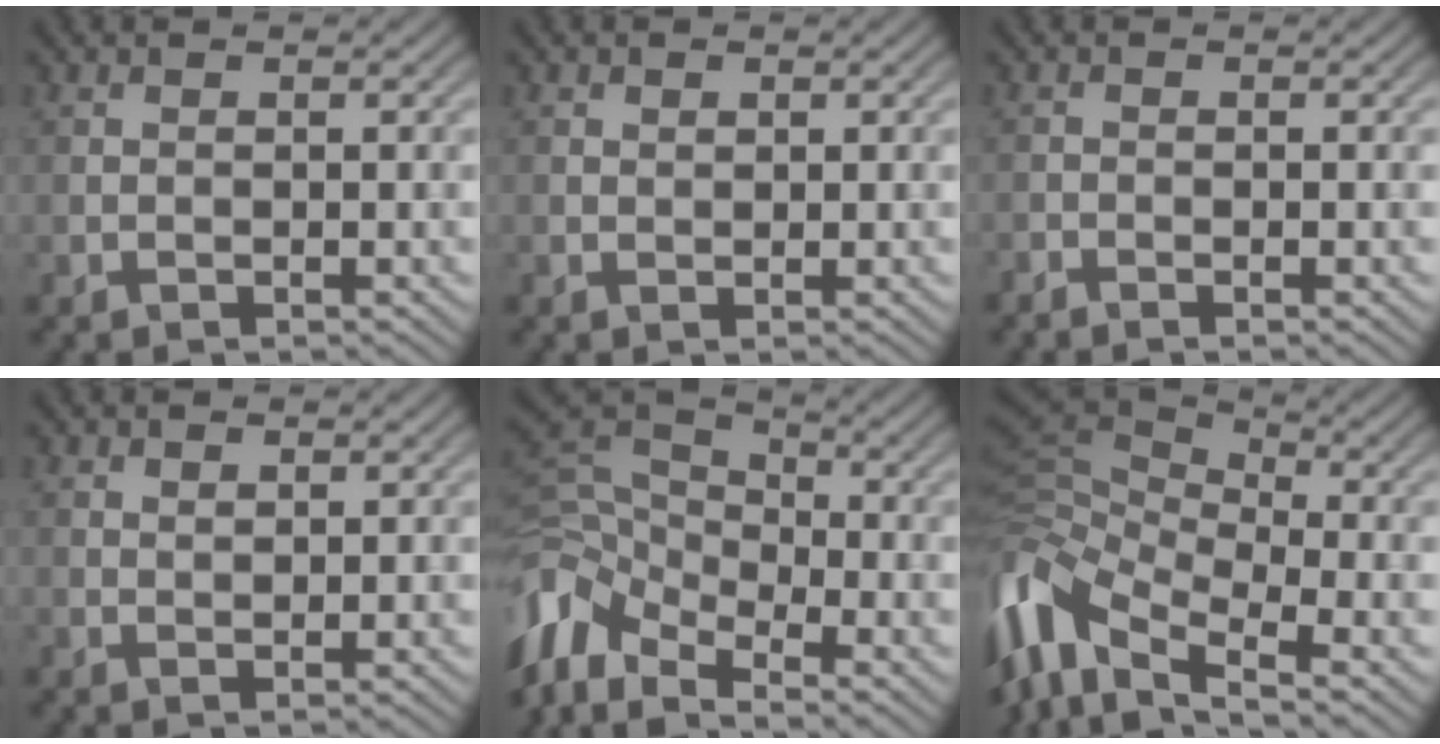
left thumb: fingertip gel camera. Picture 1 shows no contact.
{"total": 0.7, "force": [0.5, 0.4, 0.3], "torque": [-0.005, -0.002, 0.008]}
{"total": 0.7, "force": [-0.7, 0.0, 0.2], "torque": [-0.003, -0.002, -0.015]}
{"total": 1.0, "force": [0.7, 0.5, 0.5], "torque": [-0.009, -0.002, 0.013]}
{"total": 9.7, "force": [-4.7, 5.4, 6.7], "torque": [-0.169, -0.009, -0.099]}
{"total": 12.9, "force": [-4.3, 6.0, 10.6], "torque": [-0.256, 0.006, -0.084]}